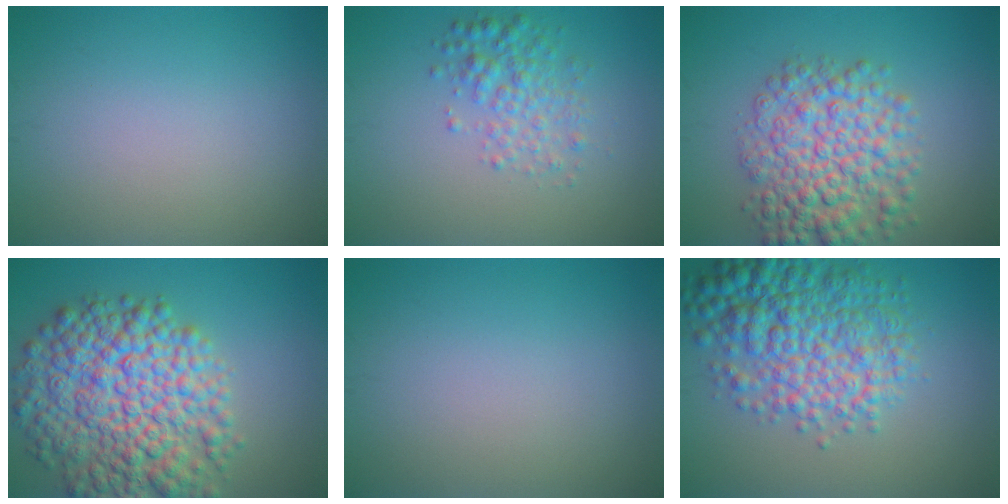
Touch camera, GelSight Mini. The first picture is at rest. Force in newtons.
{"total": 3.0, "press": 3.0, "slide": 0.1}
{"total": 7.4, "press": 7.4, "slide": 0.1}
{"total": 11.1, "press": 11.1, "slide": 0.4}
{"total": 0.0}
{"total": 8.2, "press": 8.2, "slide": 0.2}